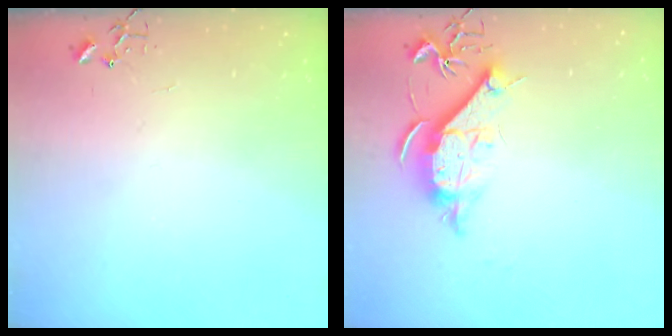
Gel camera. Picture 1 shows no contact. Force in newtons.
{"total": 11.3, "press": 11.3, "slide": 0.0}